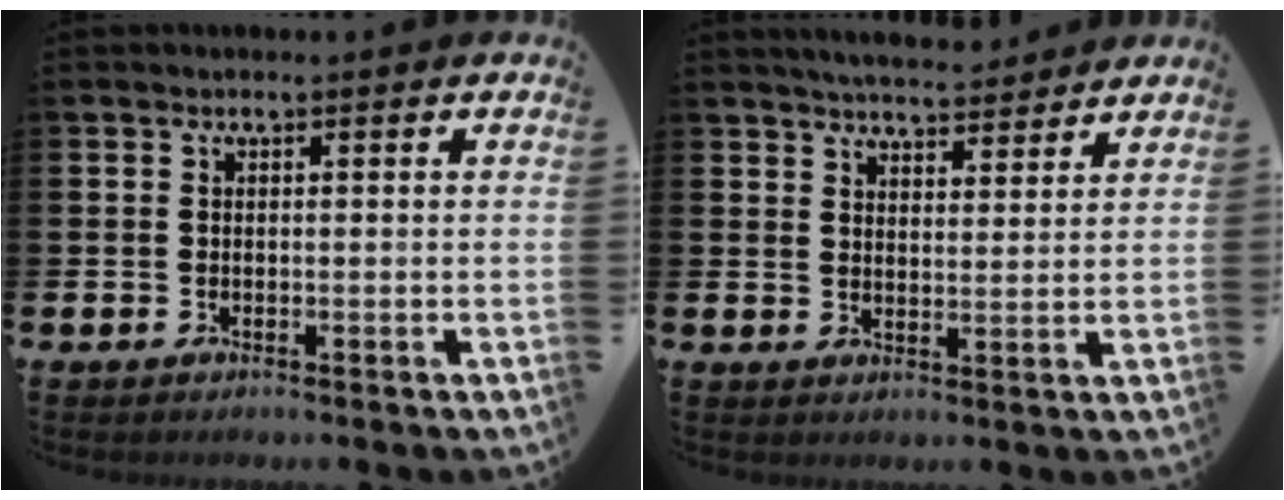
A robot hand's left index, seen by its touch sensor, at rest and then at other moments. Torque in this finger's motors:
{"motor_torque": [1.07, -1.07, 0.44, 0.13]}